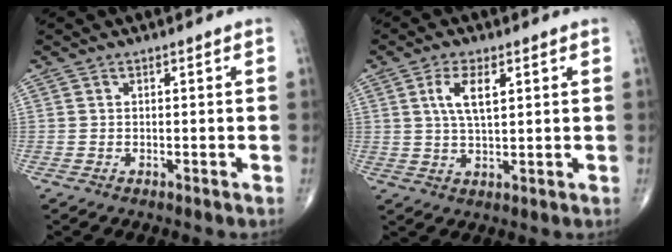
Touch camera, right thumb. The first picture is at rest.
{"total": 6.1, "force": [2.1, 2.4, 5.2], "torque": [-0.102, -0.005, 0.044]}